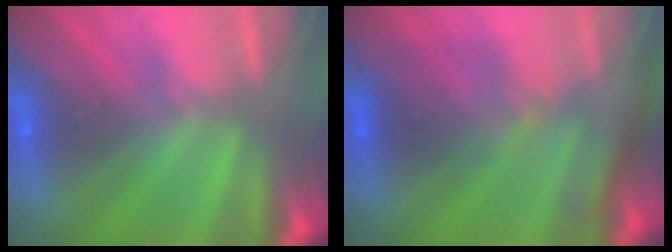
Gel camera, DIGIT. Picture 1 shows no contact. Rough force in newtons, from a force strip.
{"total": 2.7}